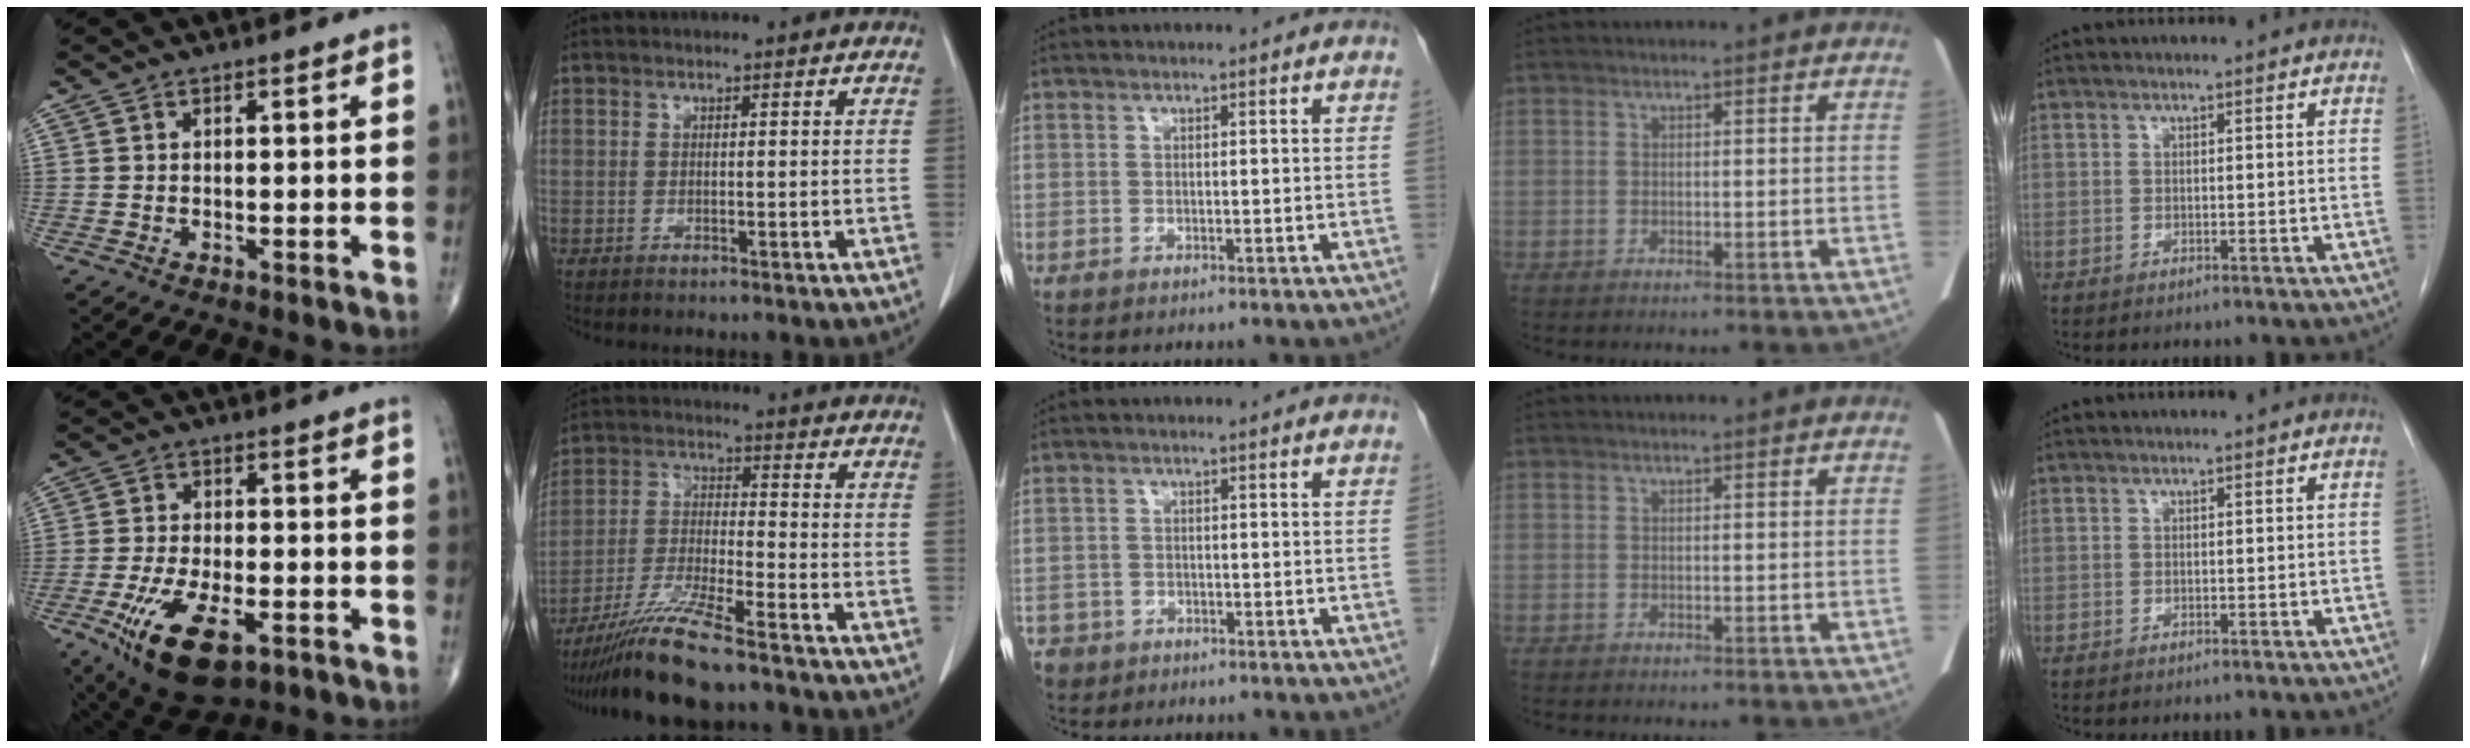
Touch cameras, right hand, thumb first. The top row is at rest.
{"thumb": {"total": 14.2, "force": [-6.5, 6.4, 10.9], "torque": [-0.197, 0.009, -0.099]}, "index": {"total": 11.0, "force": [-8.8, -0.1, 6.6], "torque": [-0.129, -0.027, -0.164]}, "middle": {"total": 4.3, "force": [-2.8, 3.2, 0.7], "torque": [-0.021, 0.002, -0.048]}}